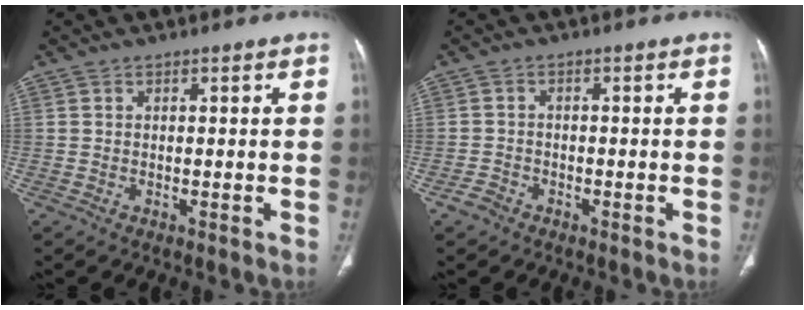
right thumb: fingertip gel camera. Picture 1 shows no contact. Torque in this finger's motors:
{"motor_torque": [-0.08, 0.01, -0.22, 0.07, 0.03]}